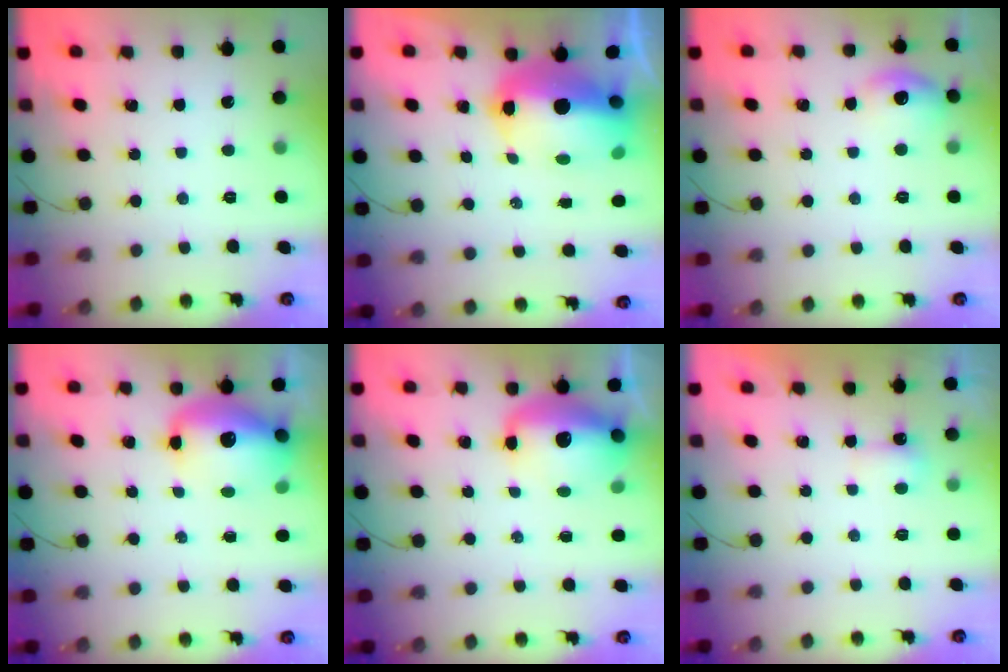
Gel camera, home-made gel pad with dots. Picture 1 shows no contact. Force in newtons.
{"total": 13.4, "press": 13.1, "slide": 2.7}
{"total": 8.1, "press": 8.0, "slide": 1.4}
{"total": 14.5, "press": 14.1, "slide": 3.5}
{"total": 13.3, "press": 12.9, "slide": 3.1}
{"total": 3.0, "press": 2.9, "slide": 0.8}